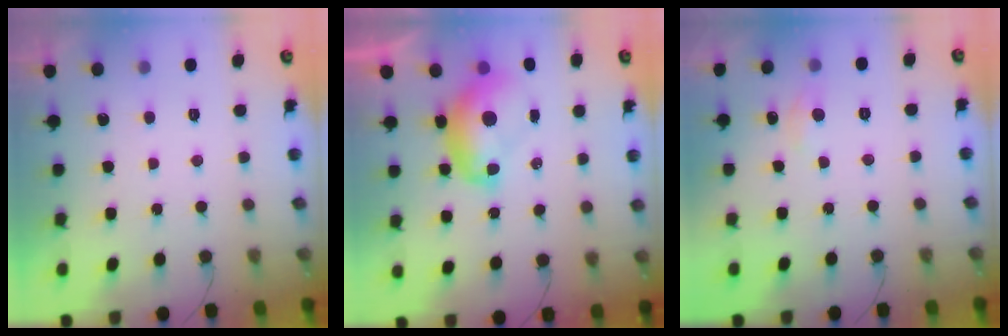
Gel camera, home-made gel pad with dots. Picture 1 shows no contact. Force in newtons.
{"total": 9.5, "press": 9.5, "slide": 1.1}
{"total": 4.7, "press": 4.7, "slide": 0.6}